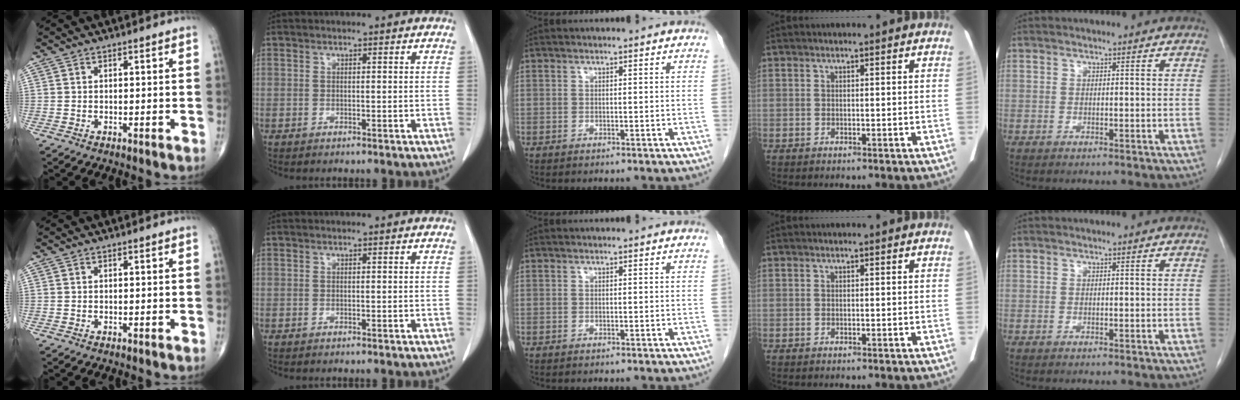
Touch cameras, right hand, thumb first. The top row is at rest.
{}